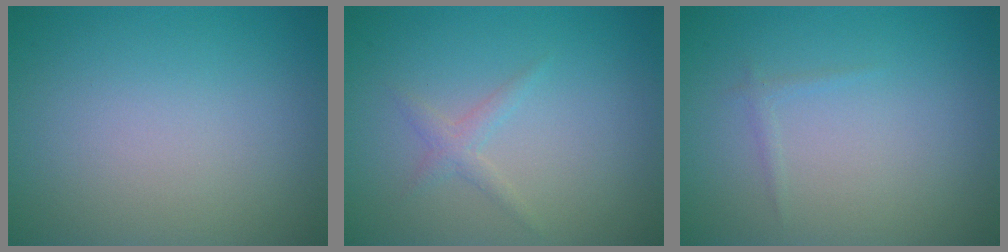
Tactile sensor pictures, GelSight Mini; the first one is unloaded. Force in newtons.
{"total": 1.2, "press": 1.2, "slide": 0.1}
{"total": 0.6, "press": 0.6, "slide": 0.0}